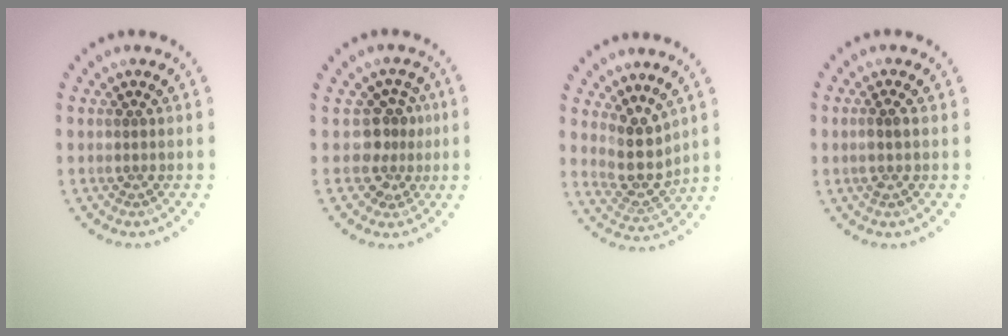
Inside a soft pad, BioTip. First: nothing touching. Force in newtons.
{"total": 2.7, "press": 2.0, "slide": 1.8}
{"total": 3.7, "press": 3.0, "slide": 2.2}
{"total": 1.0, "press": 0.7, "slide": 0.6}